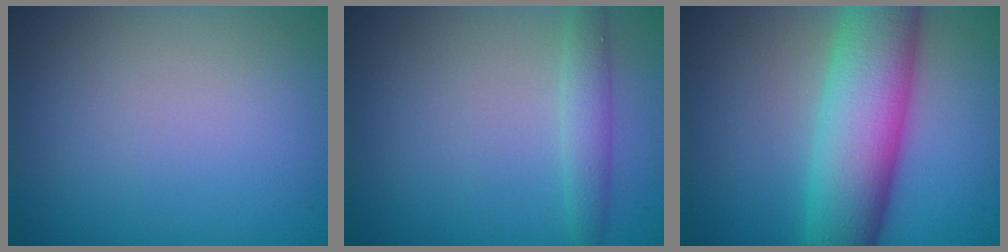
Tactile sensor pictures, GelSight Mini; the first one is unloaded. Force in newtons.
{"total": 2.1, "press": 2.1, "slide": 0.1}
{"total": 10.4, "press": 10.4, "slide": 0.3}